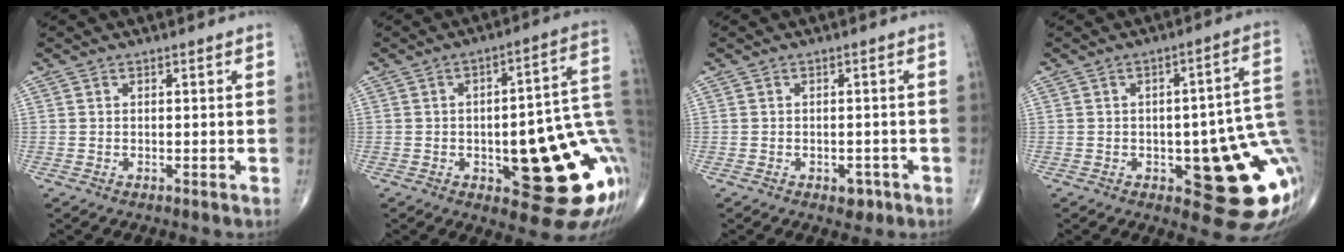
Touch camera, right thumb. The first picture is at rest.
{"total": 22.5, "force": [-3.9, 7.7, 20.8], "torque": [-0.214, 0.023, -0.034]}
{"total": 2.4, "force": [-1.2, 1.5, 1.4], "torque": [-0.004, 0.003, -0.013]}
{"total": 18.0, "force": [-3.0, 6.4, 16.6], "torque": [-0.150, 0.020, -0.021]}